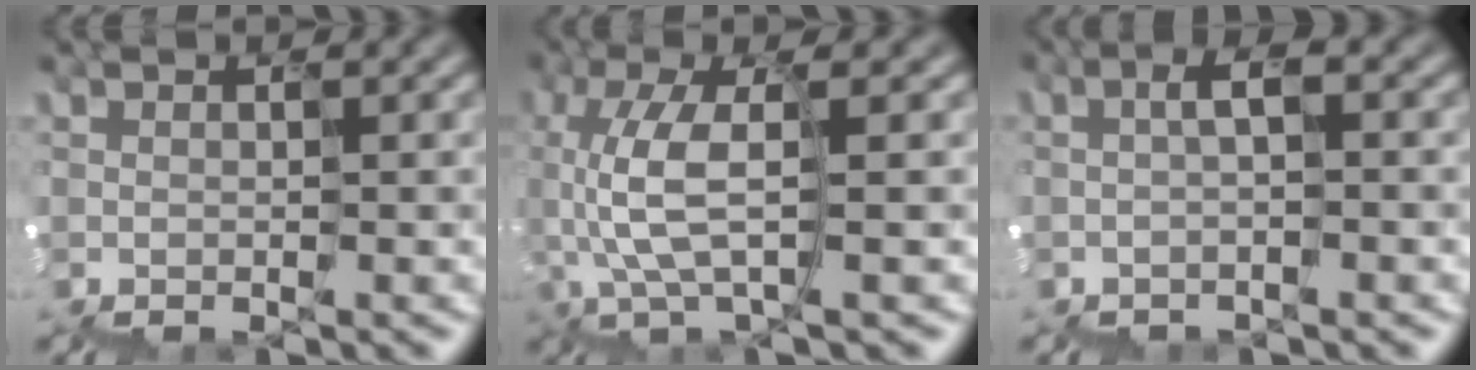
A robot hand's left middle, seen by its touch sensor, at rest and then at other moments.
{"total": 3.1, "force": [-1.5, 0.8, 2.5], "torque": [-0.106, 0.005, -0.039]}
{"total": 0.6, "force": [-0.2, 0.1, 0.5], "torque": [-0.028, 0.002, -0.008]}